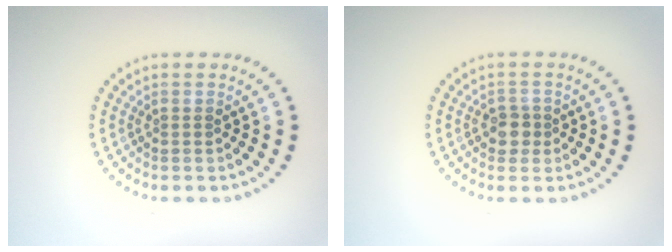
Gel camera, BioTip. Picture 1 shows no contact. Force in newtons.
{"total": 1.8, "press": 1.6, "slide": 0.7}